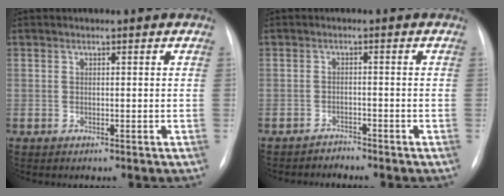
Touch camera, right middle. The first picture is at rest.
{"total": 1.8, "force": [-1.6, 0.0, -0.8], "torque": [0.018, -0.010, -0.027]}